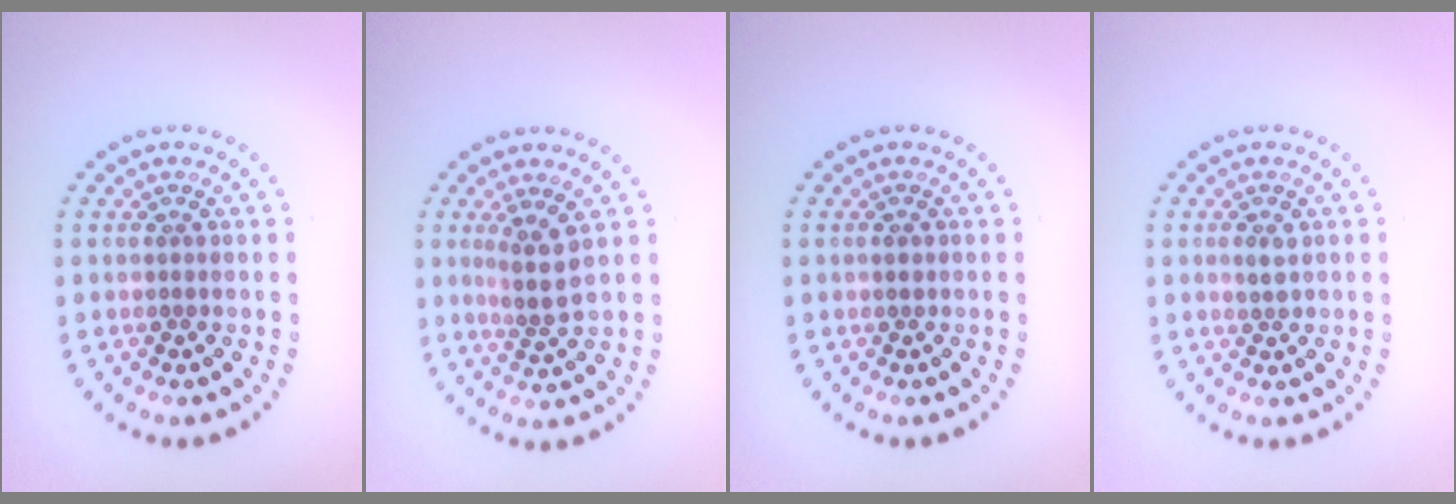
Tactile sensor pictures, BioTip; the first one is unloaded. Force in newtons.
{"total": 2.6, "press": 1.9, "slide": 1.8}
{"total": 0.8, "press": 0.8, "slide": 0.1}
{"total": 1.1, "press": 1.1, "slide": 0.3}